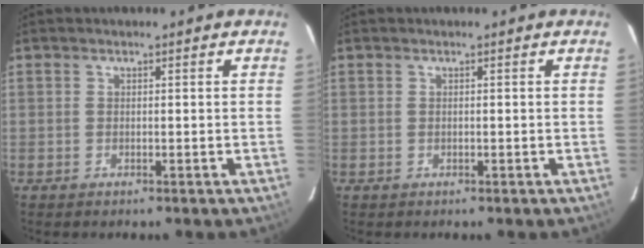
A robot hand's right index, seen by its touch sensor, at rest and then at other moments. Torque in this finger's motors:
{"motor_torque": [0.00, 0.00, 0.00, 0.01]}